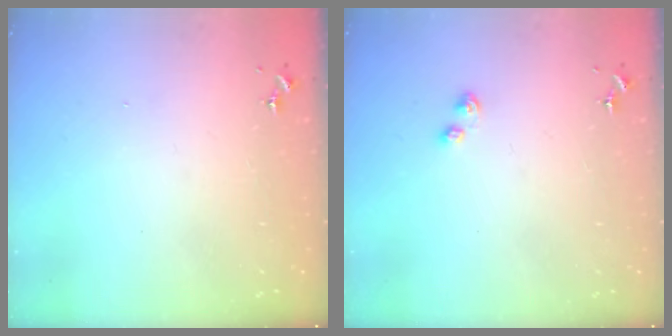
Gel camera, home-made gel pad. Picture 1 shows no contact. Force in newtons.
{"total": 3.0, "press": 2.9, "slide": 0.5}